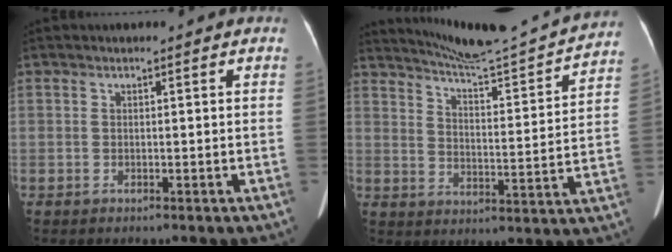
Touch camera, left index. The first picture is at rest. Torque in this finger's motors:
{"motor_torque": [0.00, -2.14, 0.01, 0.05]}